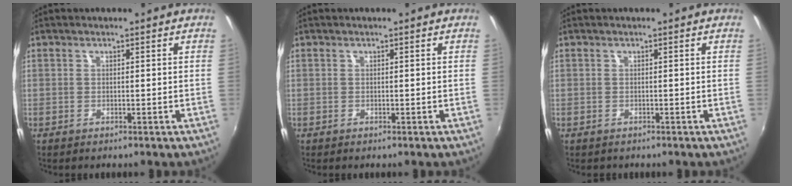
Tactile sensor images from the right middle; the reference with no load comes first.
{"total": 0.0}
{"total": 0.5, "force": [-0.3, 0.4, 0.0], "torque": [0.000, -0.002, -0.004]}